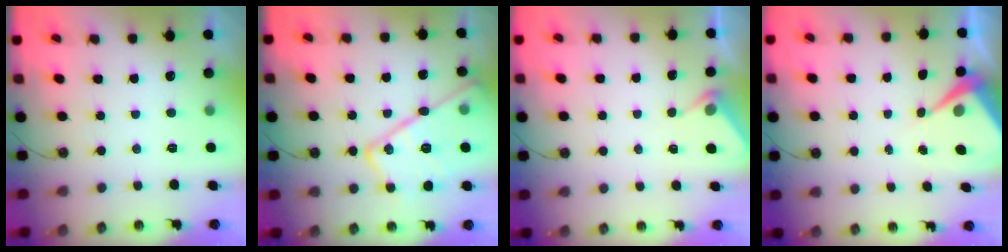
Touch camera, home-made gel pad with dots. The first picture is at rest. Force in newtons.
{"total": 22.5, "press": 22.4, "slide": 2.1}
{"total": 3.6, "press": 3.6, "slide": 0.5}
{"total": 5.2, "press": 5.2, "slide": 0.3}